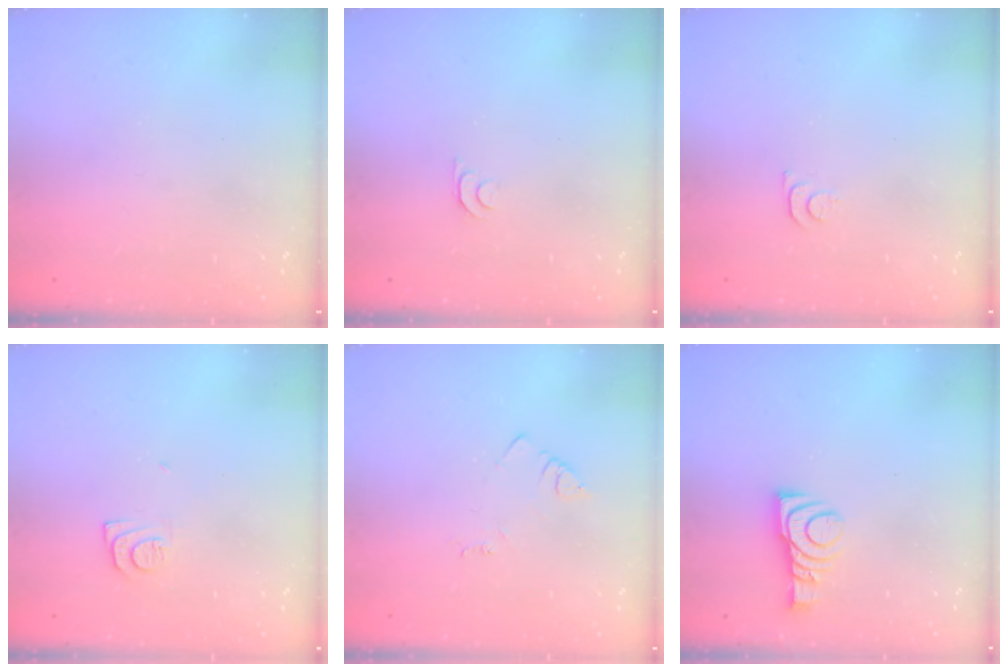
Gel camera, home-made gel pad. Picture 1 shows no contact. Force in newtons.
{"total": 4.8, "press": 4.7, "slide": 0.6}
{"total": 4.3, "press": 4.2, "slide": 0.5}
{"total": 7.3, "press": 7.2, "slide": 0.8}
{"total": 2.7, "press": 2.7, "slide": 0.4}
{"total": 9.1, "press": 9.1, "slide": 0.4}